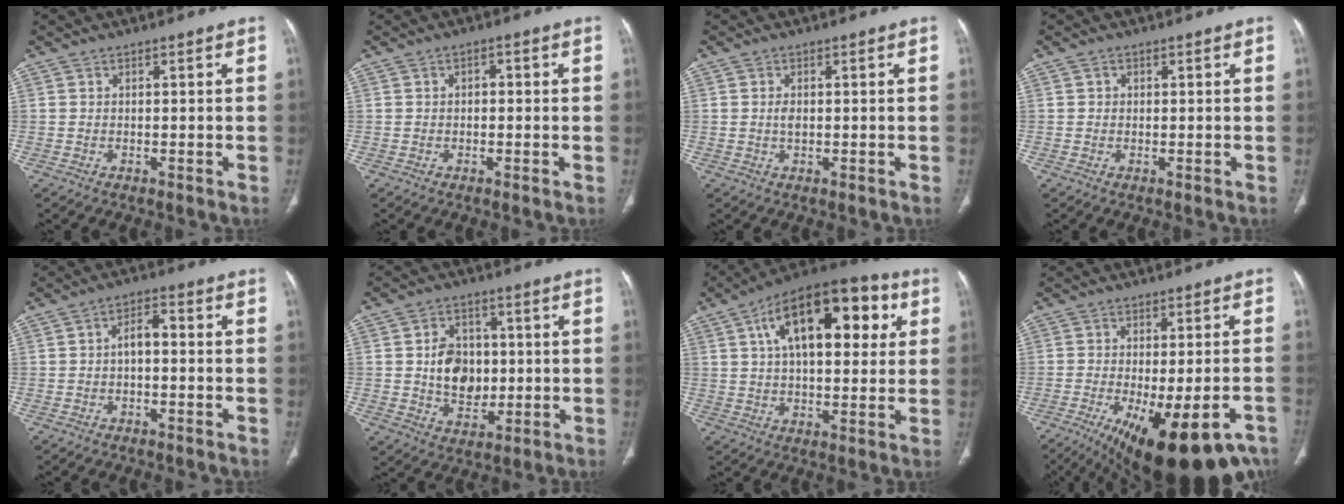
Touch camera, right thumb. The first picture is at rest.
{"total": 1.3, "force": [0.1, 0.8, 0.9], "torque": [-0.006, 0.006, -0.005]}
{"total": 1.6, "force": [0.1, 0.9, 1.3], "torque": [-0.023, -0.001, 0.002]}
{"total": 0.7, "force": [0.2, 0.7, 0.1], "torque": [0.003, 0.001, 0.004]}
{"total": 3.8, "force": [-0.4, 2.1, 3.1], "torque": [-0.044, 0.018, -0.012]}
{"total": 9.7, "force": [0.4, 7.4, 6.2], "torque": [-0.067, 0.000, 0.013]}
{"total": 22.3, "force": [7.1, 10.9, 18.1], "torque": [-0.249, 0.016, 0.101]}
{"total": 21.9, "force": [-12.1, 8.1, 16.4], "torque": [-0.208, -0.002, -0.156]}